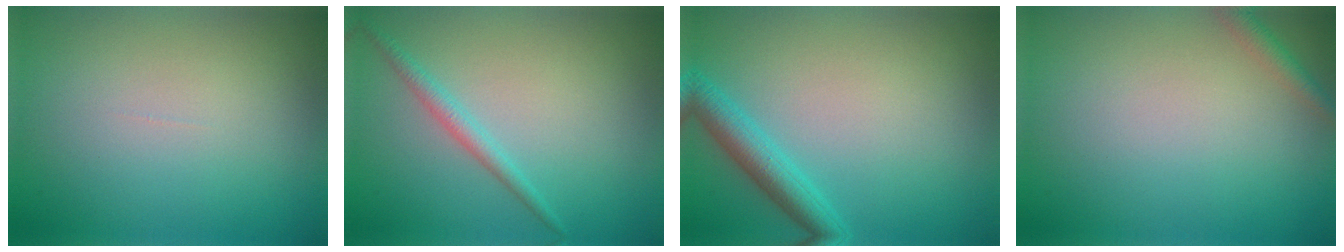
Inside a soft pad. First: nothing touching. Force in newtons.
{"total": 1.6, "press": 1.6, "slide": 0.0}
{"total": 3.0, "press": 3.0, "slide": 0.1}
{"total": 1.3, "press": 1.3, "slide": 0.1}